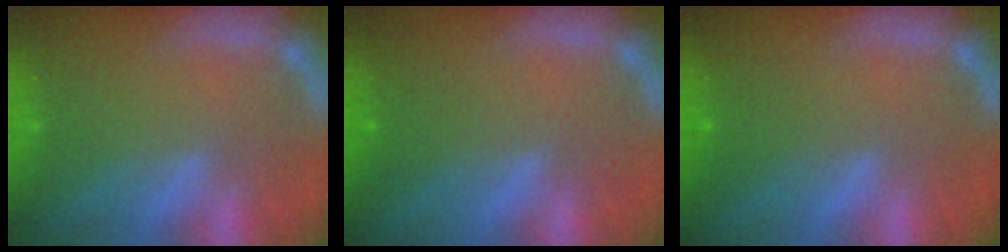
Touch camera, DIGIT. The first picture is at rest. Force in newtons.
{"total": 1.0}
{"total": 1.5}